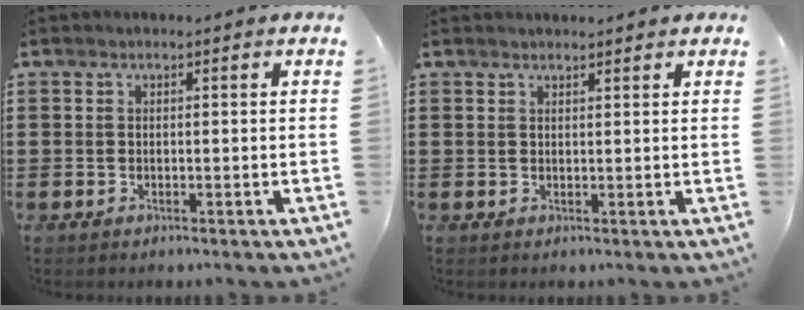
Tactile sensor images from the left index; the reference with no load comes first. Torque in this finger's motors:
{"motor_torque": [1.09, -1.05, 0.33, 0.05]}